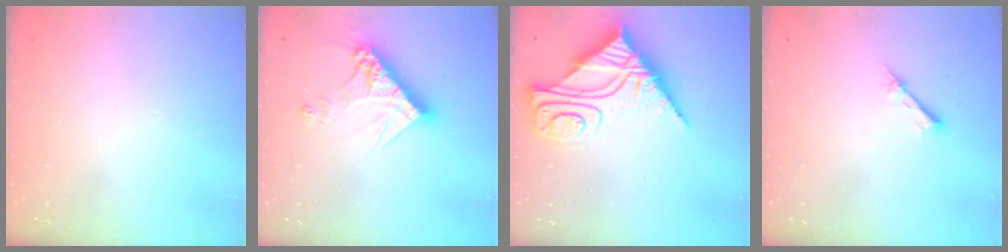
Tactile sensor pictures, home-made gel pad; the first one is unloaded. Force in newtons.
{"total": 13.2, "press": 13.1, "slide": 1.5}
{"total": 15.0, "press": 15.0, "slide": 1.6}
{"total": 2.1, "press": 2.1, "slide": 0.2}